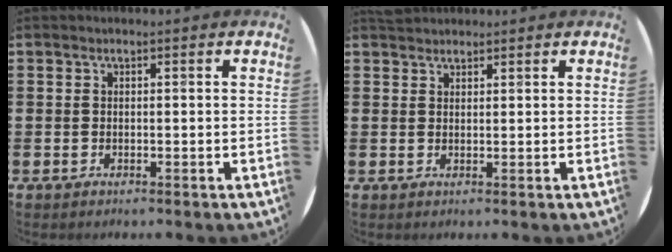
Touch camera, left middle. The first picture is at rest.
{"total": 1.5, "force": [1.4, 0.4, -0.1], "torque": [-0.001, 0.004, 0.028]}